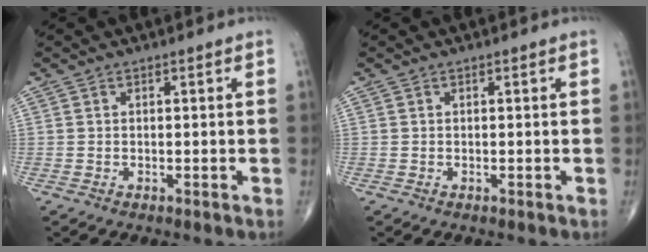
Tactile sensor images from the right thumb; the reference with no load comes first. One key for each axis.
{"total": 0.0}